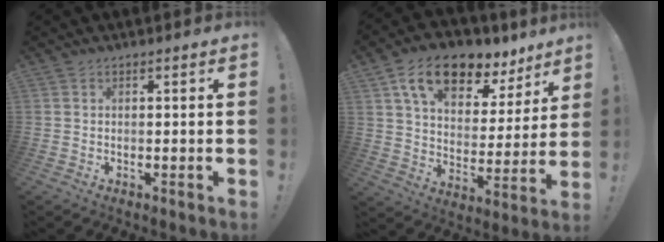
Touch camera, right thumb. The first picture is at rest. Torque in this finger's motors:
{"motor_torque": [1.05, 3.64, 0.47, 0.04, 0.10]}